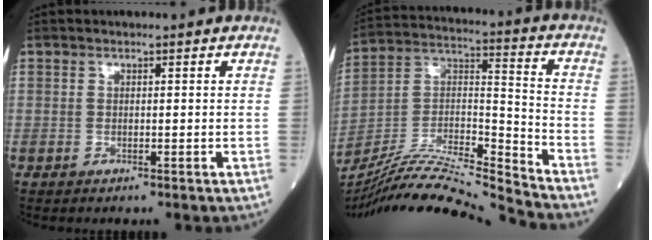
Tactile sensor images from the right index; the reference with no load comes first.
{"total": 20.1, "force": [-18.9, -1.5, 6.5], "torque": [-0.136, 0.012, -0.332]}